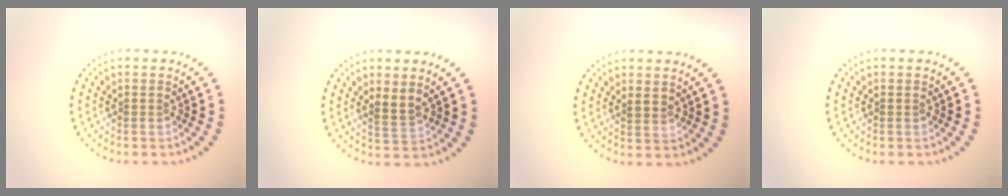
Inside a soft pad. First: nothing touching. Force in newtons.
{"total": 1.7, "press": 1.5, "slide": 0.9}
{"total": 0.6, "press": 0.4, "slide": 0.4}
{"total": 0.0}